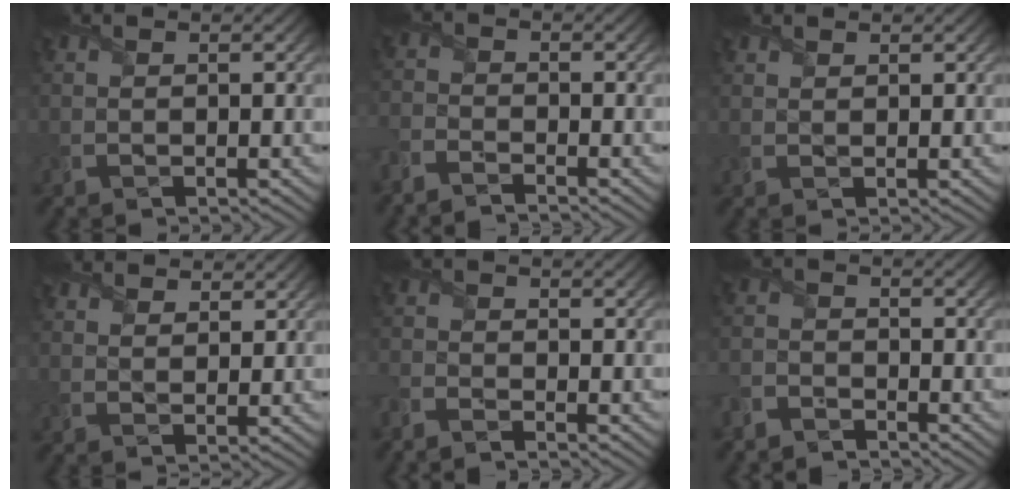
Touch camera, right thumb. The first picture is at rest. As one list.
[{"total": 3.3, "force": [-3.2, 0.6, 0.7], "torque": [-0.019, -0.006, -0.077]}, {"total": 1.1, "force": [1.0, 0.4, 0.1], "torque": [-0.004, 0.000, 0.023]}, {"total": 3.2, "force": [2.8, 1.2, 1.0], "torque": [-0.025, 0.000, 0.058]}, {"total": 2.6, "force": [-2.4, 0.4, 0.9], "torque": [-0.024, -0.006, -0.059]}, {"total": 3.1, "force": [-3.0, 0.7, 0.2], "torque": [-0.005, -0.002, -0.075]}]